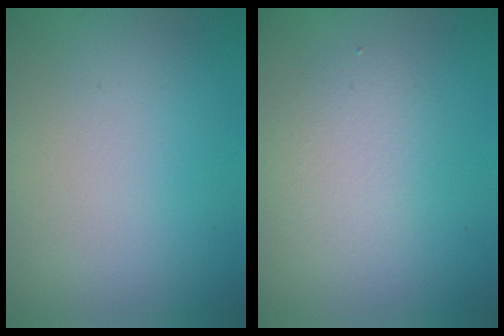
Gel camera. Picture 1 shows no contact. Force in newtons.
{"total": 2.5, "press": 2.5, "slide": 0.2}